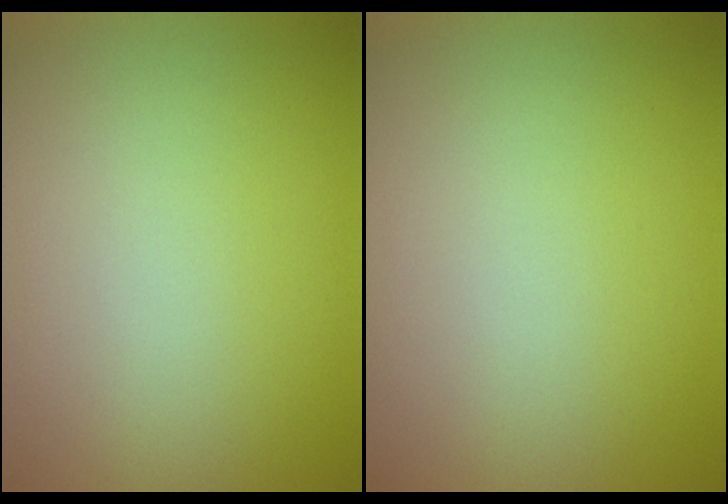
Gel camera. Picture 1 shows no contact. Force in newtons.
{"total": 0.0}